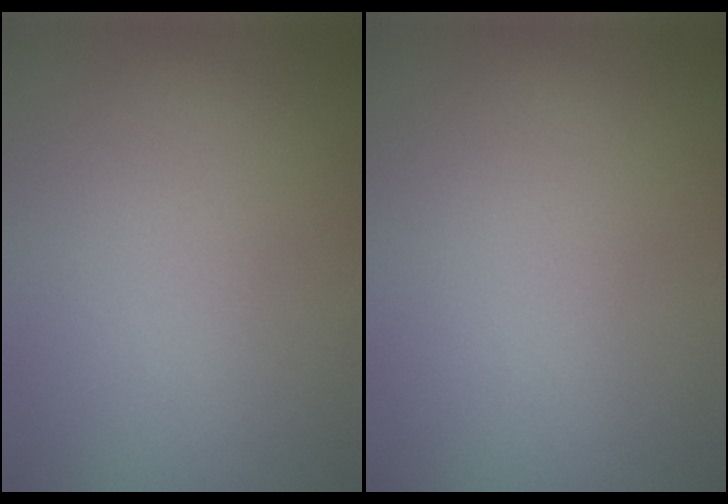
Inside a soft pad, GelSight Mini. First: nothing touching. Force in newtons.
{"total": 0.0}